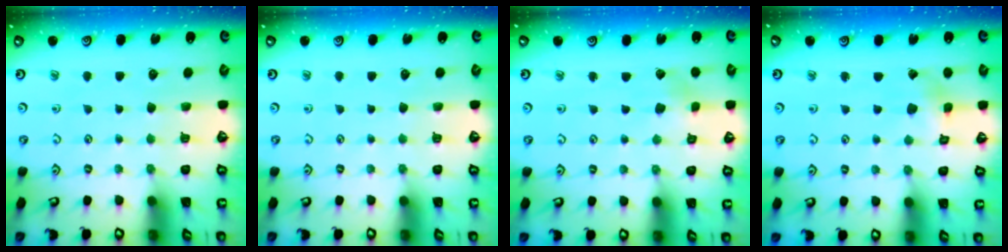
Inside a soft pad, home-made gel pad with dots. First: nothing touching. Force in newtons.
{"total": 0.0}
{"total": 2.4, "press": 2.4, "slide": 0.2}
{"total": 2.7, "press": 2.7, "slide": 0.2}